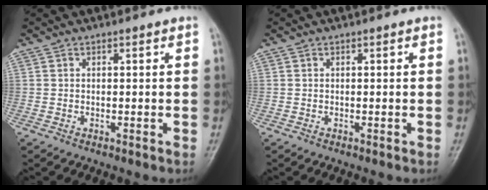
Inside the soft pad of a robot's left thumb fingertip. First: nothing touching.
{"total": 0.0}